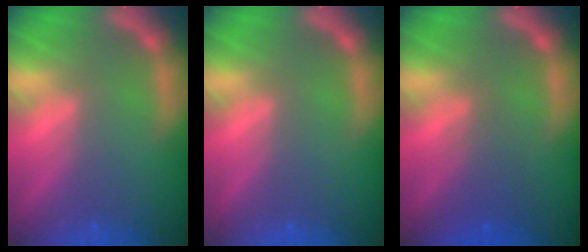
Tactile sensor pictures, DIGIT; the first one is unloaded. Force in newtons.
{"total": 0.0}
{"total": 2.5}